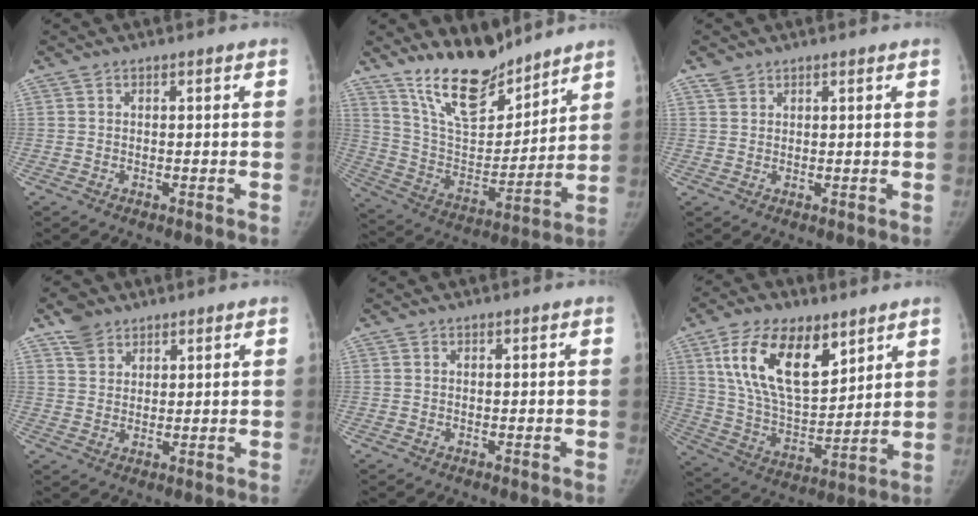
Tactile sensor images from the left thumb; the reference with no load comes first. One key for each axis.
{"total": 17.1, "fx": 13.8, "fy": 6.3, "fz": 7.8, "tx": -0.094, "ty": -0.090, "tz": 0.257}
{"total": 1.8, "fx": 1.4, "fy": 1.1, "fz": 0.4, "tx": 0.001, "ty": -0.001, "tz": 0.026}
{"total": 5.1, "fx": 3.7, "fy": 3.3, "fz": 1.4, "tx": -0.008, "ty": -0.016, "tz": 0.071}
{"total": 0.0}
{"total": 19.4, "fx": 9.6, "fy": 9.9, "fz": 13.6, "tx": -0.211, "ty": -0.044, "tz": 0.186}